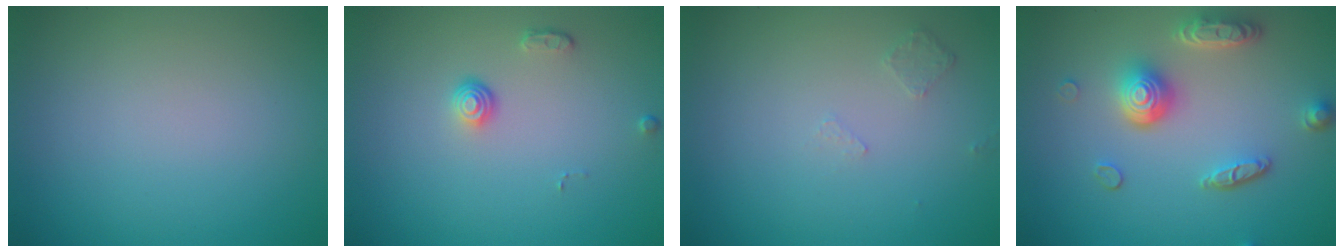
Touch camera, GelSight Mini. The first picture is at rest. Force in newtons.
{"total": 1.3, "press": 1.0, "slide": 0.9}
{"total": 0.6, "press": 0.5, "slide": 0.4}
{"total": 4.8, "press": 3.6, "slide": 3.1}